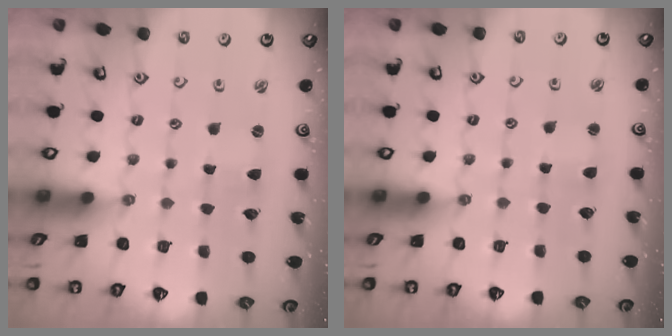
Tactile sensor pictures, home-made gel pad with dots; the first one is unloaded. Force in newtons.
{"total": 2.7, "press": 2.7, "slide": 0.2}